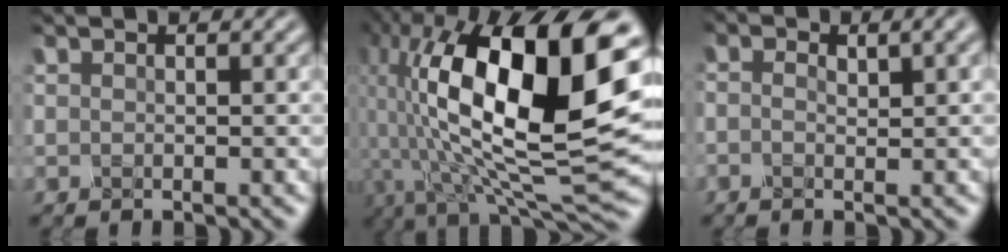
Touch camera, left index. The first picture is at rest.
{"total": 17.3, "force": [0.0, 7.5, 15.6], "torque": [-0.283, 0.020, 0.007]}
{"total": 1.5, "force": [-0.7, -0.3, 1.3], "torque": [-0.023, 0.001, 0.001]}